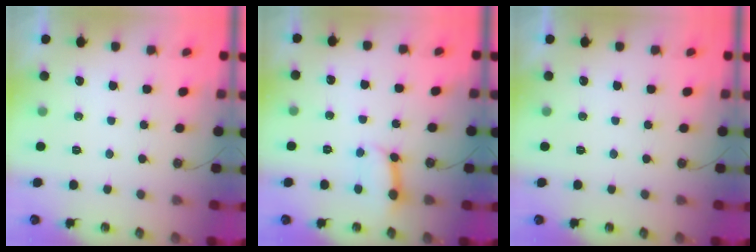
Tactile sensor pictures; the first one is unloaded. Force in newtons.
{"total": 8.9, "press": 8.9, "slide": 1.0}
{"total": 0.0}